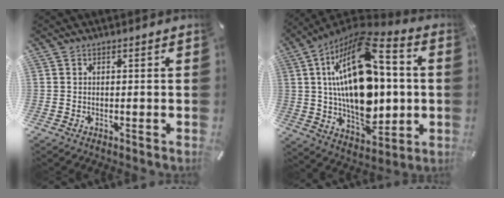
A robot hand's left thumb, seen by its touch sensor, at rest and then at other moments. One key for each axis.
{"total": 28.1, "fx": 4.3, "fy": 16.1, "fz": 22.6, "tx": -0.413, "ty": -0.030, "tz": 0.075}